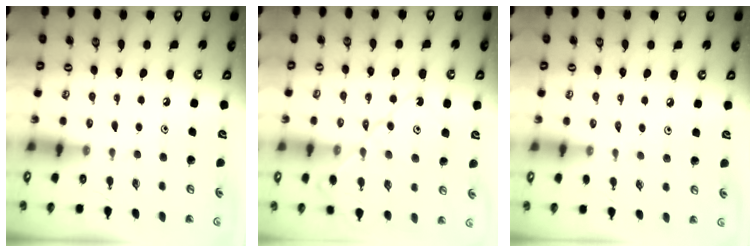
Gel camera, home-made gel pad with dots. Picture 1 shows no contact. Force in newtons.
{"total": 14.0, "press": 13.9, "slide": 1.5}
{"total": 2.3, "press": 2.3, "slide": 0.4}